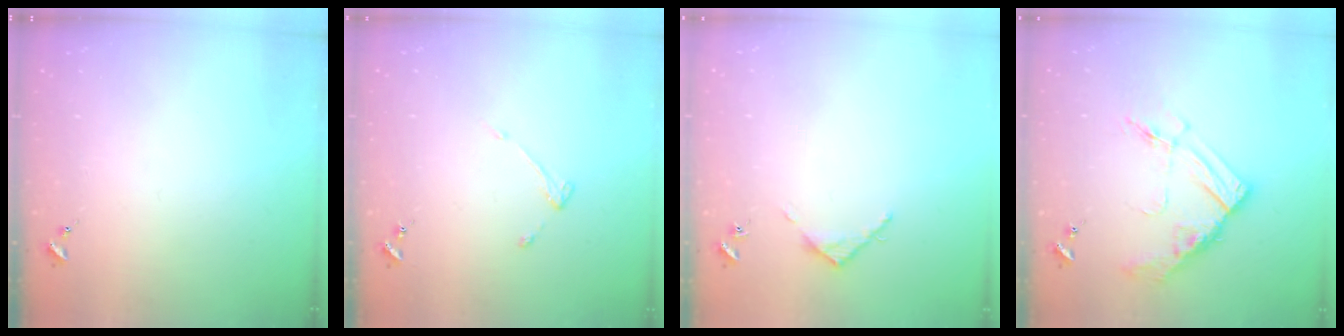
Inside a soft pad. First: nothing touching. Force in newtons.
{"total": 3.0, "press": 3.0, "slide": 0.4}
{"total": 4.0, "press": 4.0, "slide": 0.5}
{"total": 12.4, "press": 12.4, "slide": 0.9}